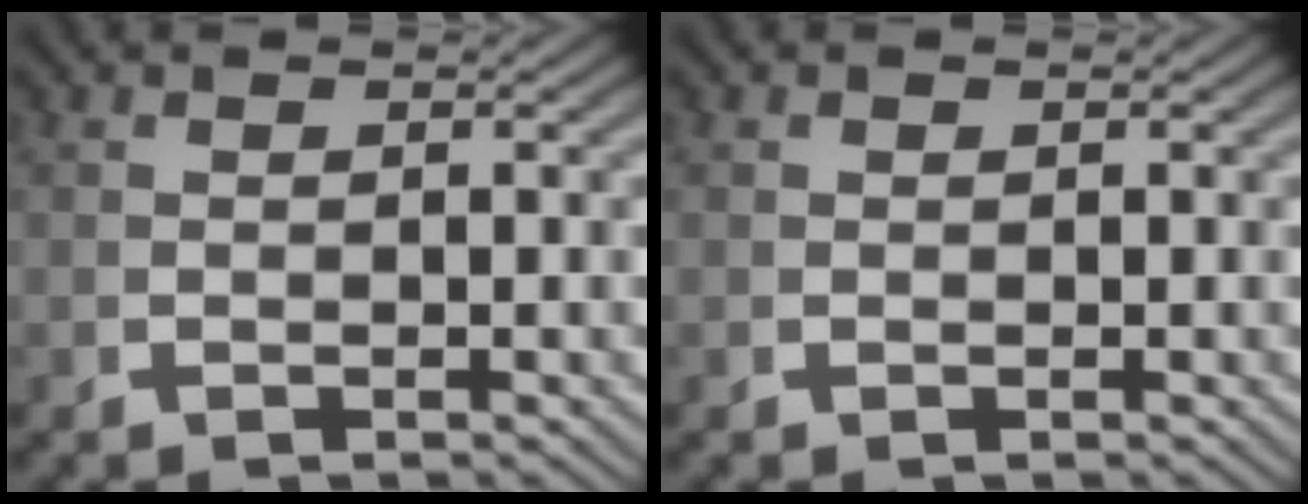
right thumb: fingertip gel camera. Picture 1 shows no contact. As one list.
[{"total": 0.0}]